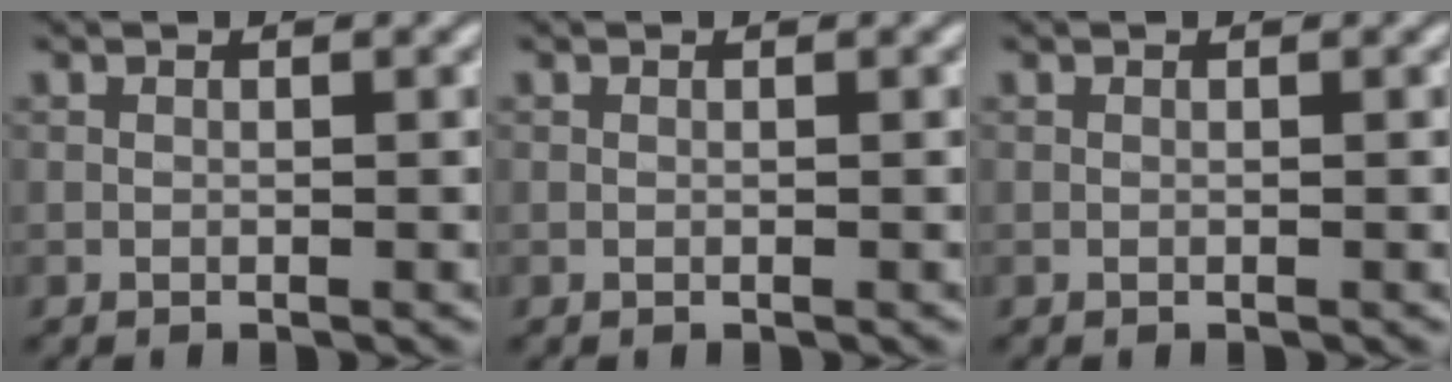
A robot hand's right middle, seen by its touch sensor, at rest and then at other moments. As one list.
[{"total": 0.0}, {"total": 0.0}]